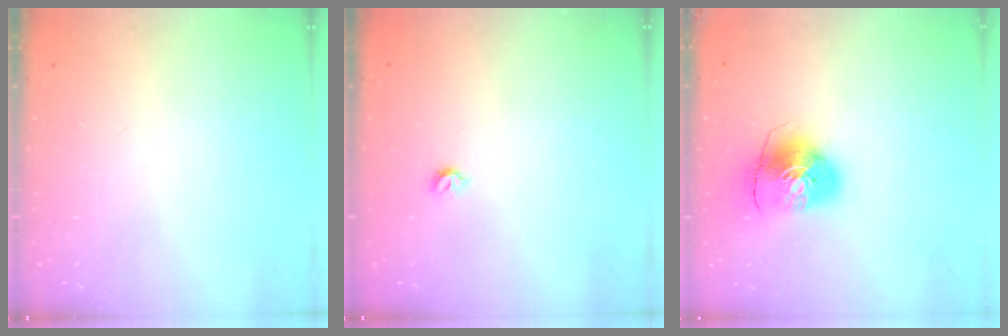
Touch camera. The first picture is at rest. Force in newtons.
{"total": 3.9, "press": 3.8, "slide": 0.8}
{"total": 9.4, "press": 9.2, "slide": 1.5}